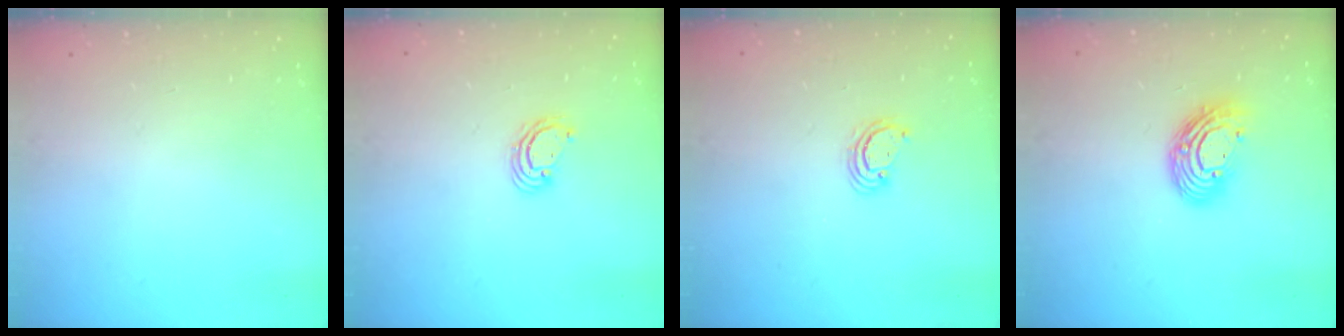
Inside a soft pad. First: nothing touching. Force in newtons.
{"total": 3.8, "press": 3.8, "slide": 0.1}
{"total": 3.1, "press": 3.1, "slide": 0.3}
{"total": 11.8, "press": 11.7, "slide": 0.9}